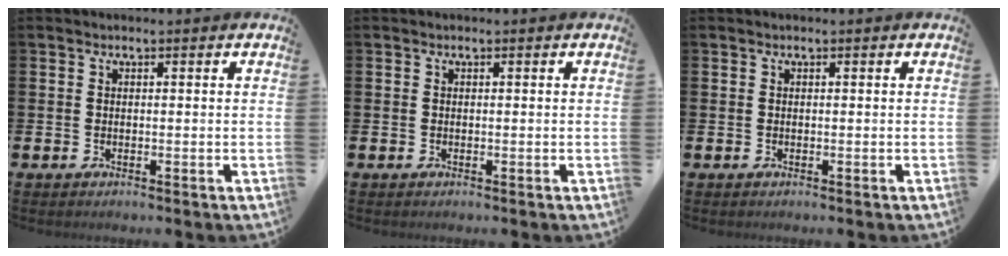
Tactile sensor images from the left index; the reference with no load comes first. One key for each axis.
{"total": 0.0}
{"total": 0.0}